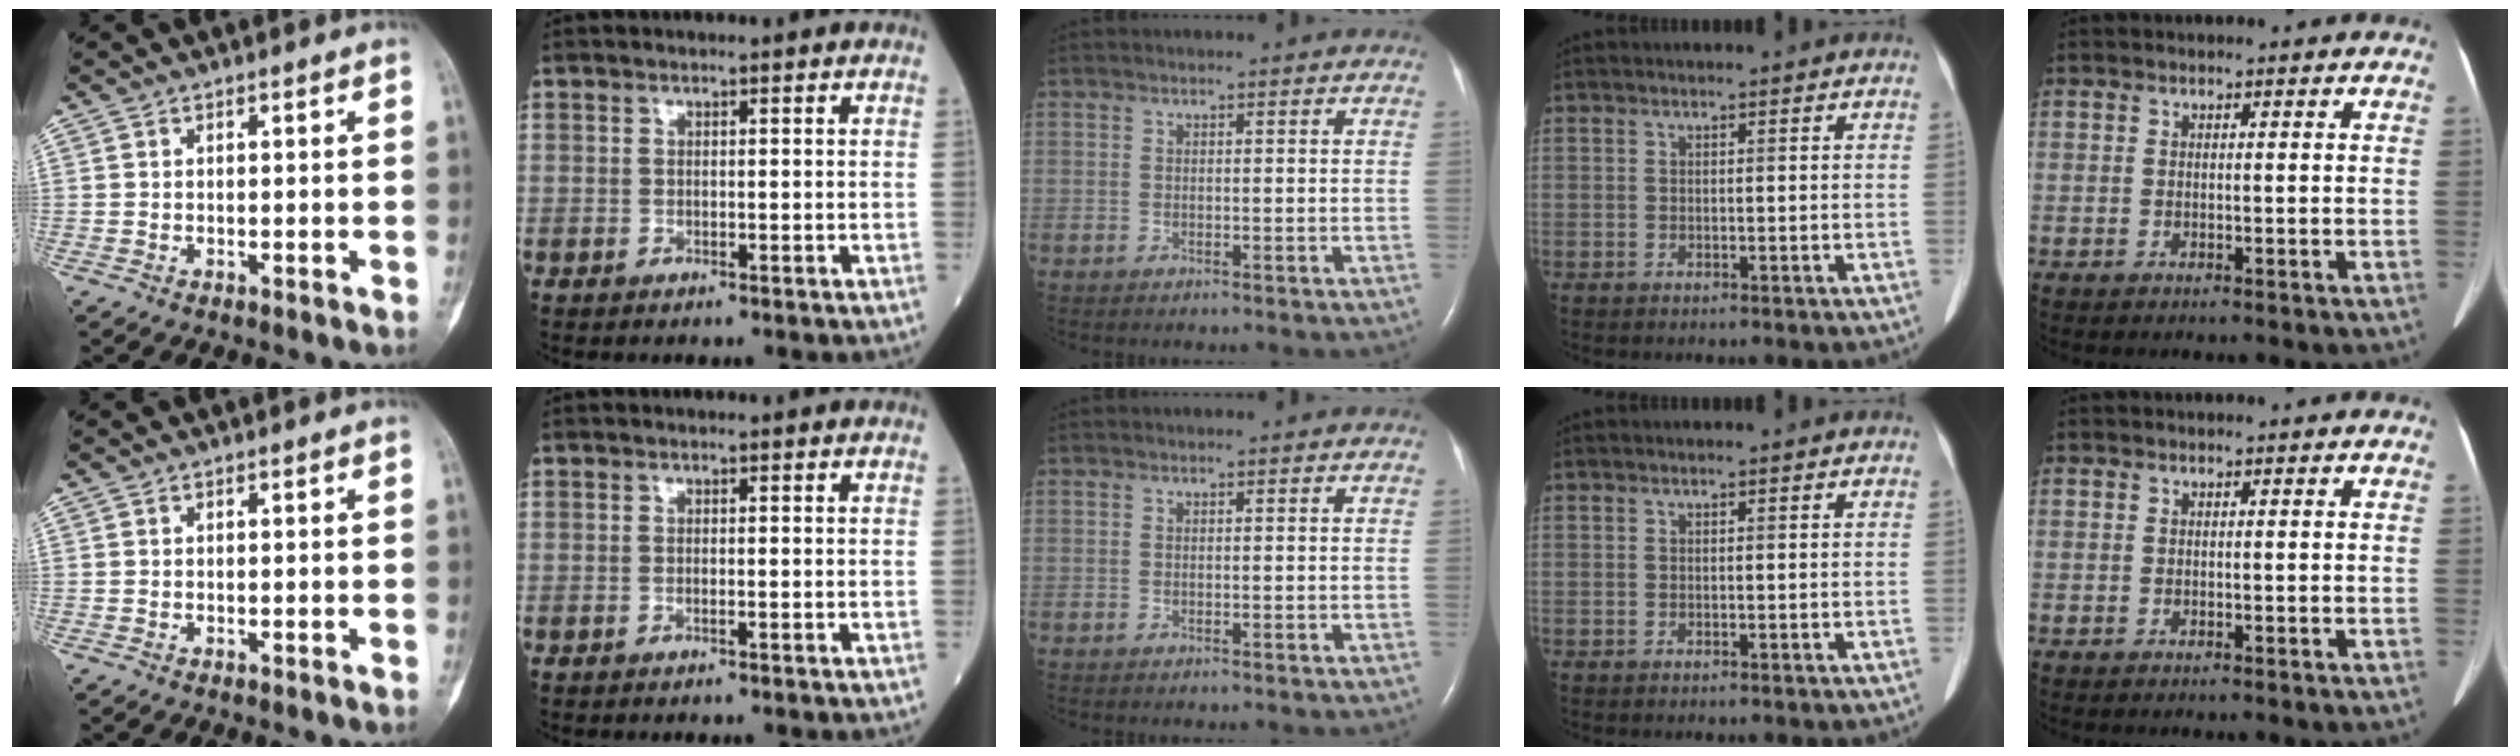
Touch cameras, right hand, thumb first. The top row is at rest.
{}